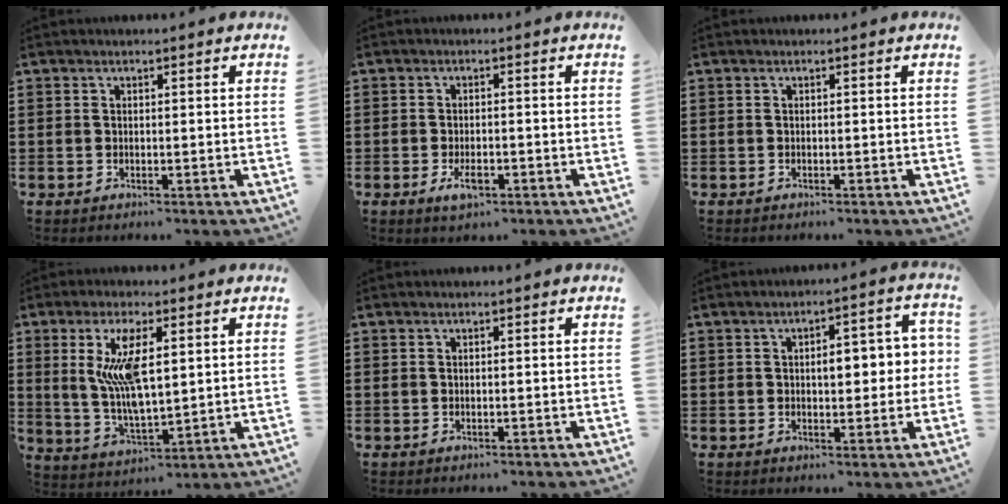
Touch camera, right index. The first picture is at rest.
{"total": 2.9, "force": [-1.2, 1.2, 2.3], "torque": [-0.048, -0.004, -0.024]}
{"total": 0.0}
{"total": 9.1, "force": [2.3, 3.1, 8.2], "torque": [-0.183, 0.000, 0.034]}
{"total": 0.0}
{"total": 6.0, "force": [0.3, 3.0, 5.1], "torque": [-0.068, -0.001, -0.006]}